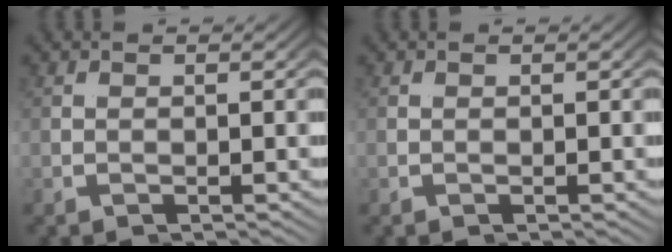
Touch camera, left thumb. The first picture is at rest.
{"total": 0.0}